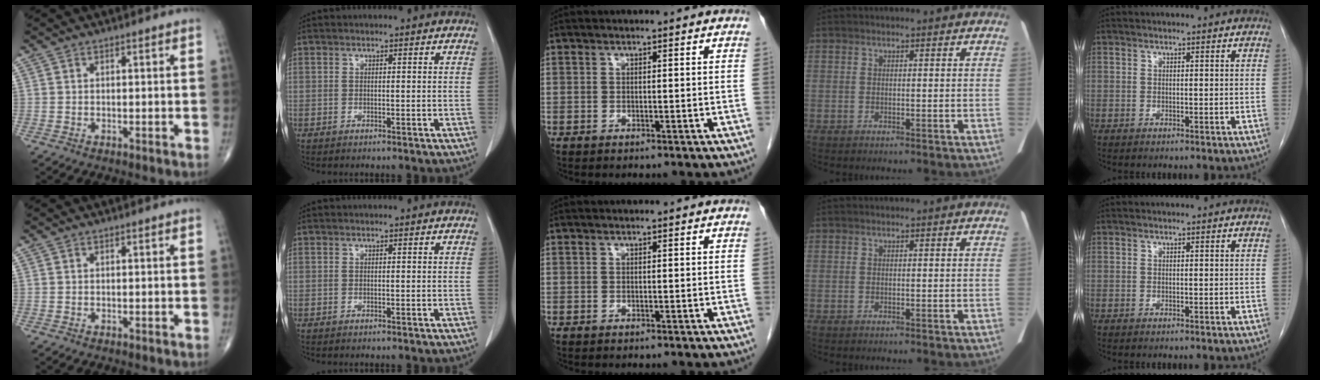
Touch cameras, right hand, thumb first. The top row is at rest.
{}